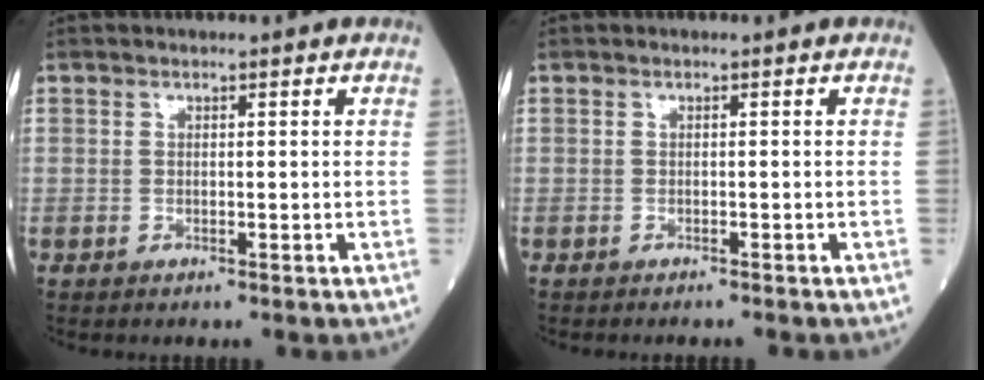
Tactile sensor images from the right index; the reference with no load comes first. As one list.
[{"total": 1.3, "force": [-1.3, 0.0, 0.4], "torque": [-0.007, 0.000, -0.017]}]